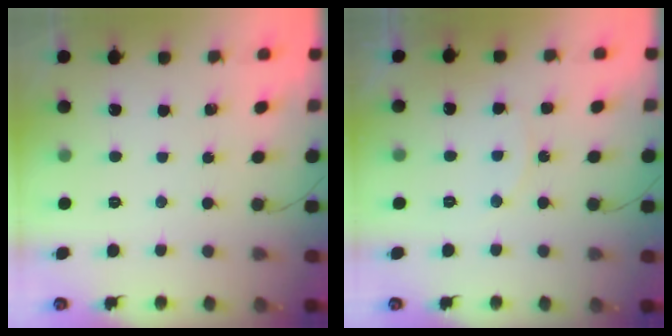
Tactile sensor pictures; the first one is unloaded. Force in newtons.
{"total": 6.8, "press": 6.8, "slide": 0.5}